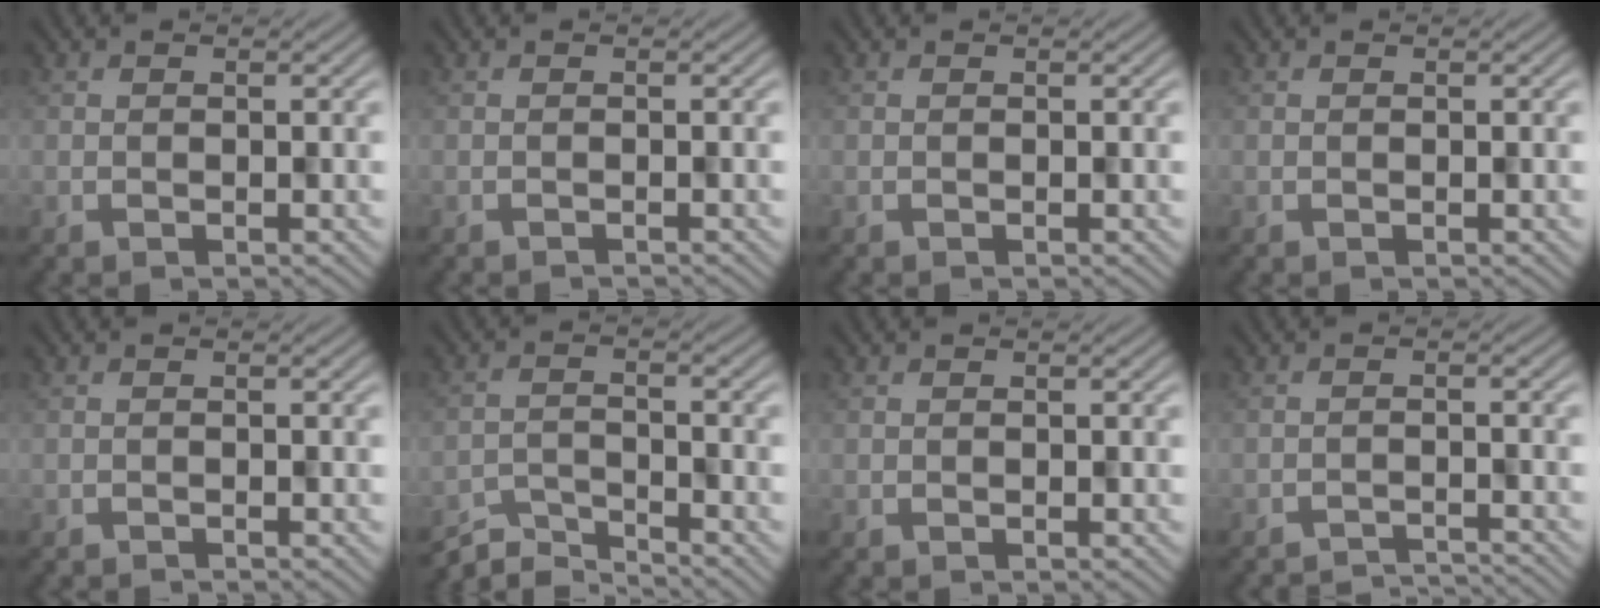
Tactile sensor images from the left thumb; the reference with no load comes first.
{"total": 0.7, "force": [-0.6, -0.1, 0.0], "torque": [0.003, 0.003, -0.012]}
{"total": 0.0}
{"total": 0.0}
{"total": 0.7, "force": [-0.7, -0.1, 0.0], "torque": [0.002, 0.002, -0.011]}
{"total": 4.8, "force": [-4.7, 0.4, 0.9], "torque": [-0.019, -0.005, -0.087]}
{"total": 0.0}
{"total": 3.5, "force": [-3.4, 0.1, 0.7], "torque": [-0.009, 0.007, -0.052]}